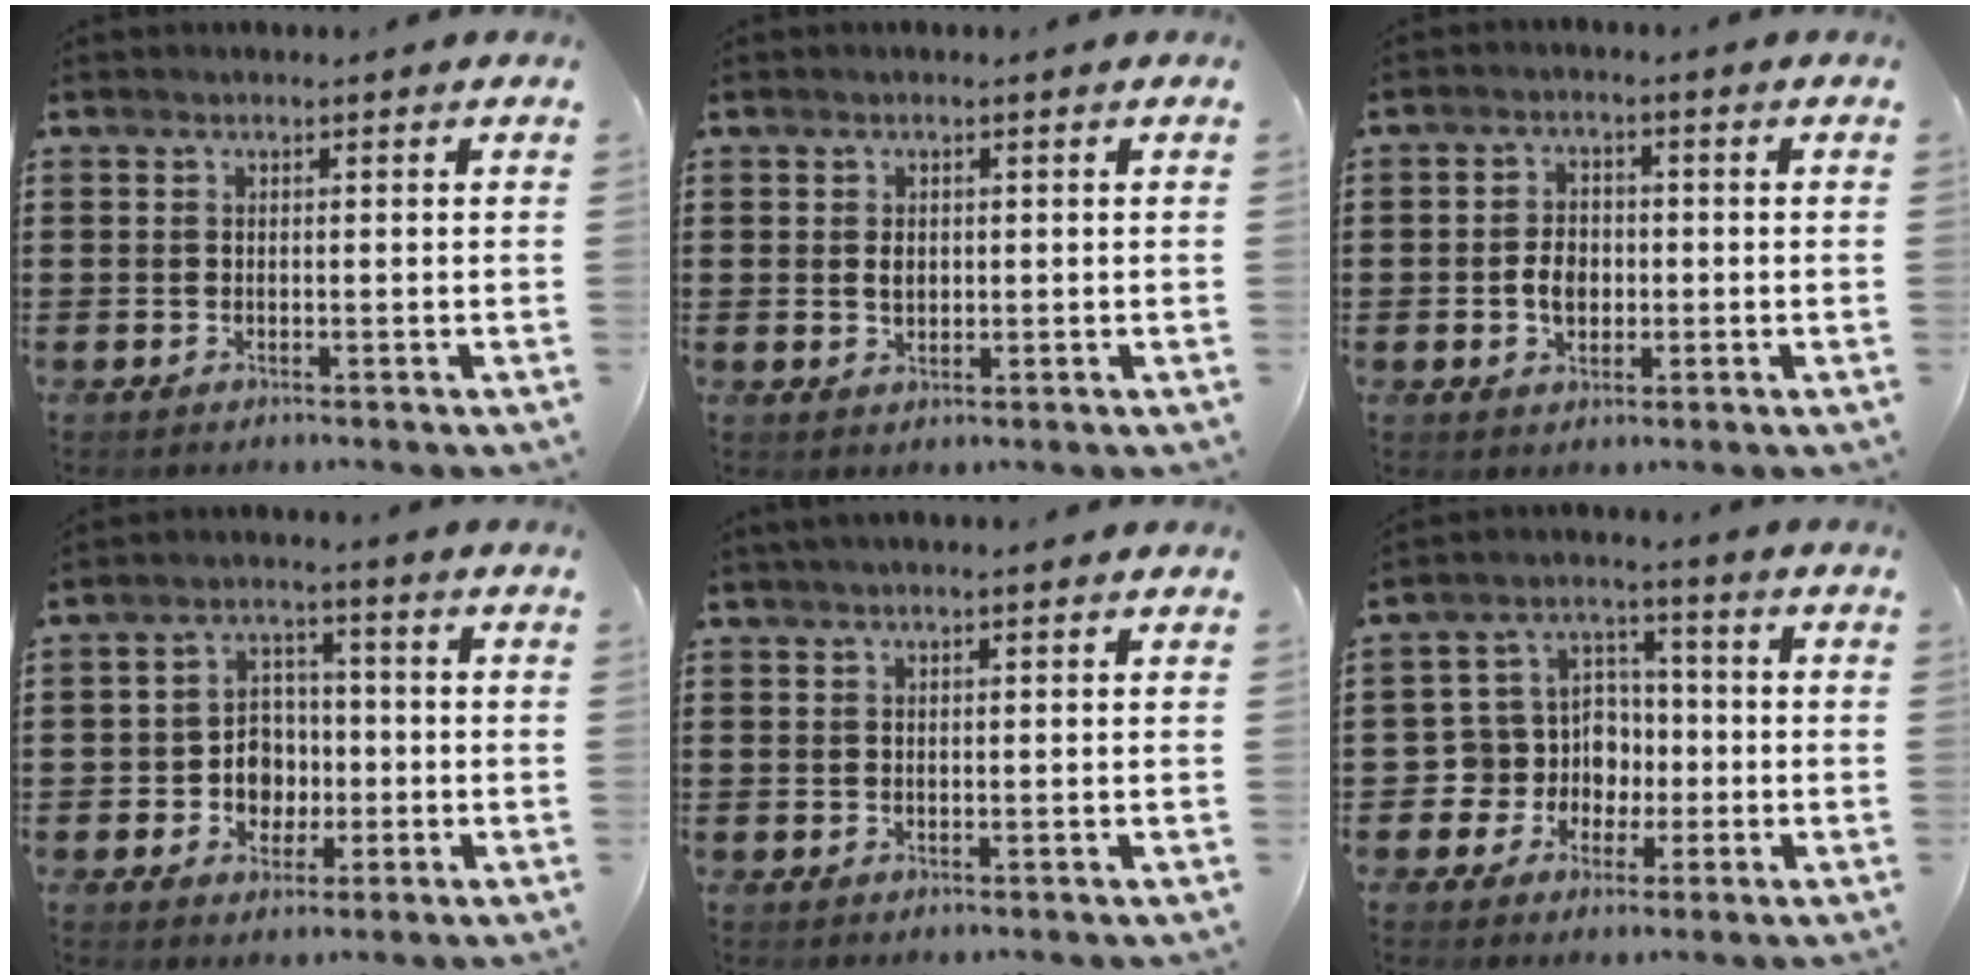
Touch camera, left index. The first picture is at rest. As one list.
[{"total": 1.6, "force": [0.3, 1.0, 1.1], "torque": [-0.018, 0.002, 0.003]}, {"total": 4.0, "force": [-0.7, 2.8, 2.7], "torque": [-0.048, 0.003, -0.015]}, {"total": 5.3, "force": [-1.0, 4.8, 1.9], "torque": [-0.042, 0.012, -0.022]}, {"total": 1.1, "force": [0.9, 0.0, 0.7], "torque": [-0.016, 0.001, 0.016]}, {"total": 7.5, "force": [-0.5, 7.3, 1.7], "torque": [-0.078, 0.000, -0.008]}]